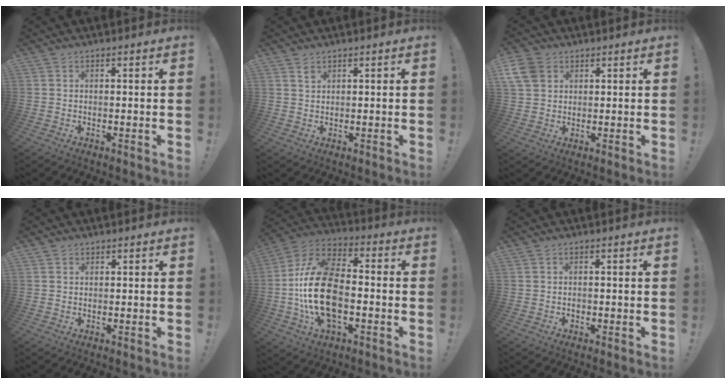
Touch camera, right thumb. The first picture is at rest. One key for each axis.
{"total": 1.5, "fx": 1.1, "fy": 0.8, "fz": 0.5, "tx": 0.004, "ty": -0.007, "tz": 0.019}
{"total": 7.2, "fx": 3.4, "fy": 5.4, "fz": 3.4, "tx": -0.067, "ty": -0.007, "tz": 0.069}
{"total": 0.8, "fx": 0.5, "fy": 0.6, "fz": 0.0, "tx": 0.004, "ty": -0.001, "tz": 0.009}
{"total": 22.0, "fx": -3.5, "fy": 13.0, "fz": 17.3, "tx": -0.339, "ty": 0.024, "tz": -0.051}
{"total": 0.7, "fx": -0.5, "fy": 0.4, "fz": 0.2, "tx": -0.006, "ty": 0.002, "tz": -0.008}